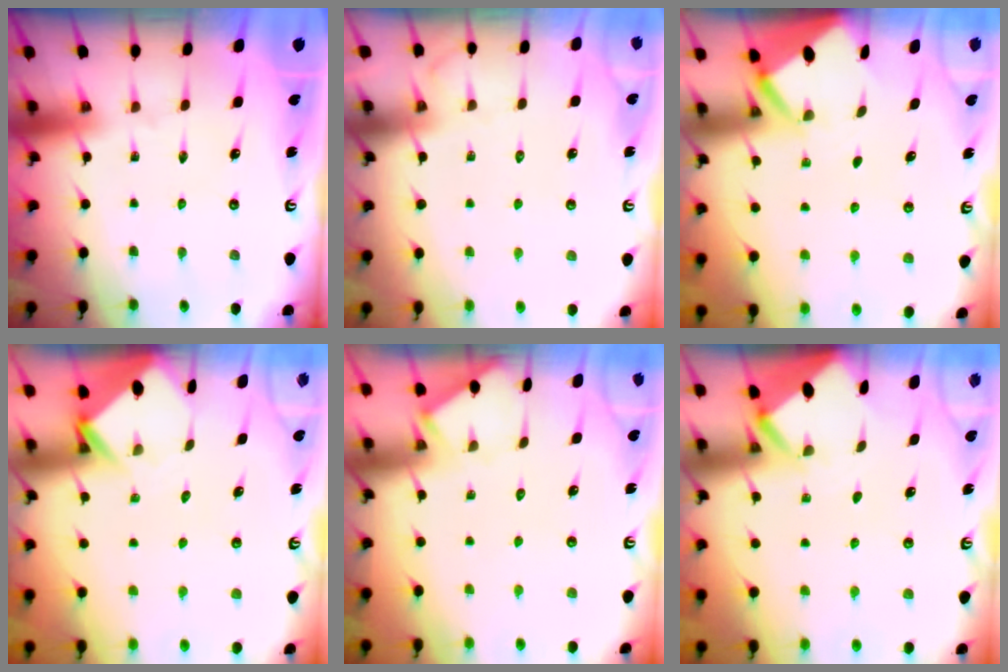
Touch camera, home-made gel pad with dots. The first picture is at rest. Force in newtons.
{"total": 3.9, "press": 3.8, "slide": 0.5}
{"total": 2.5, "press": 2.5, "slide": 0.3}
{"total": 3.9, "press": 3.8, "slide": 0.3}
{"total": 2.4, "press": 2.4, "slide": 0.3}
{"total": 2.5, "press": 2.5, "slide": 0.1}